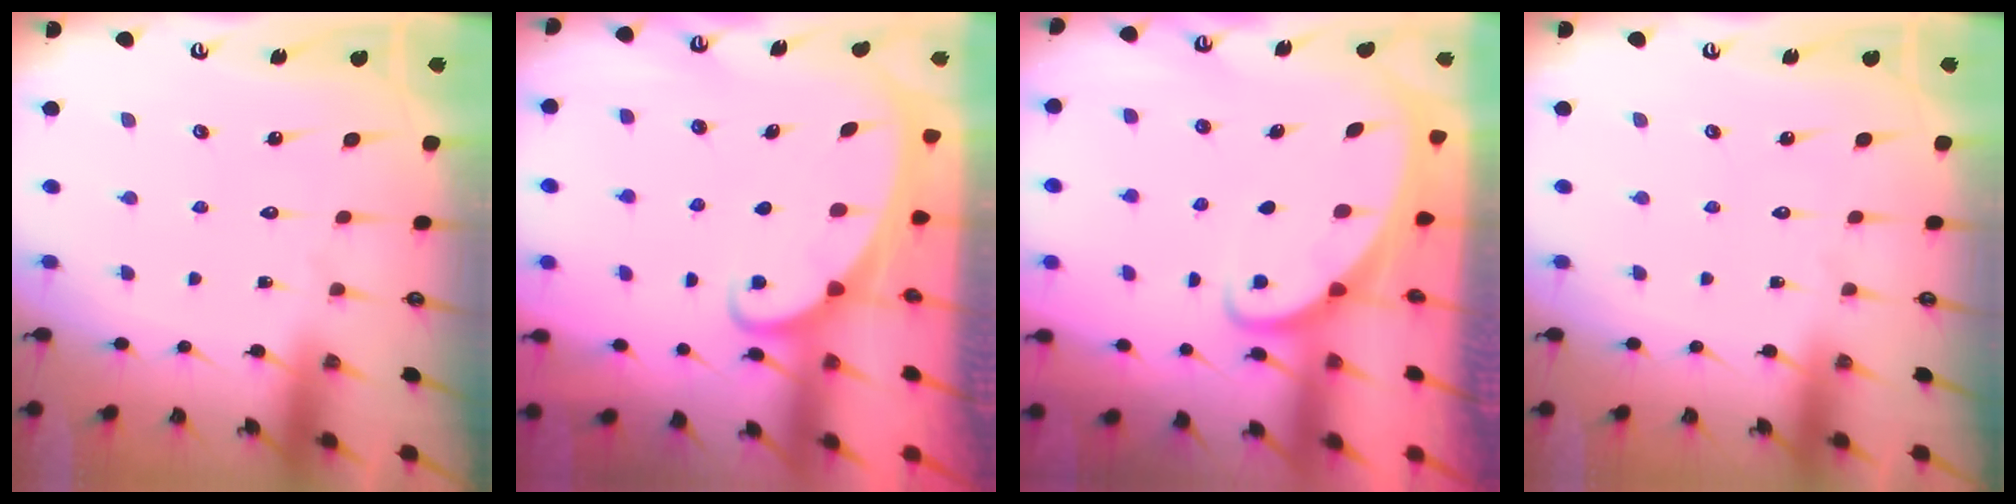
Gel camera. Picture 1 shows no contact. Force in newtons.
{"total": 2.0, "press": 2.0, "slide": 0.2}
{"total": 2.7, "press": 2.7, "slide": 0.4}
{"total": 0.0}